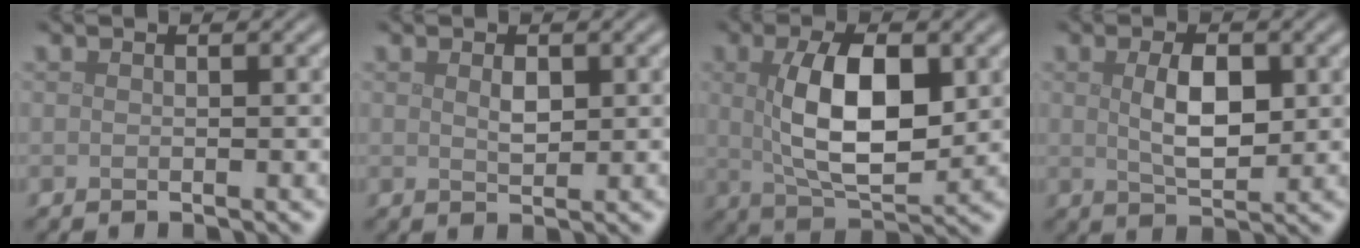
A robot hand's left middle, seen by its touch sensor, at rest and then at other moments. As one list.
[{"total": 1.3, "force": [0.5, 0.6, 1.0], "torque": [-0.021, -0.002, 0.013]}, {"total": 8.3, "force": [1.2, 3.7, 7.3], "torque": [-0.135, -0.004, 0.025]}, {"total": 4.0, "force": [0.7, 2.0, 3.5], "torque": [-0.072, -0.003, 0.017]}]